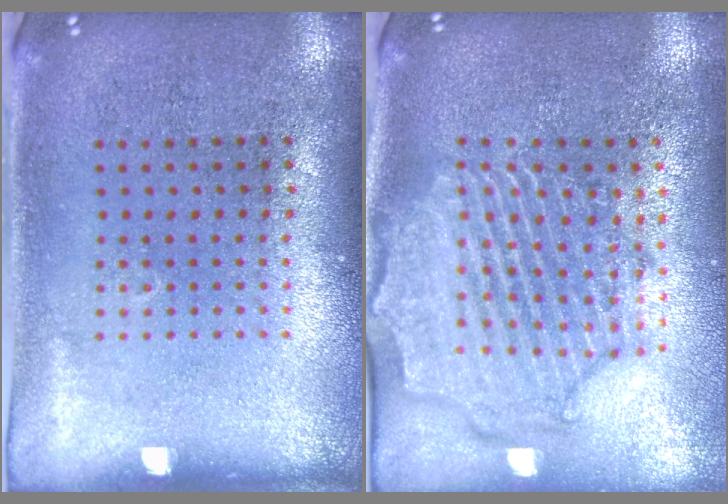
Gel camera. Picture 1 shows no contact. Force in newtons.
{"total": 2.3, "press": 2.2, "slide": 0.8}